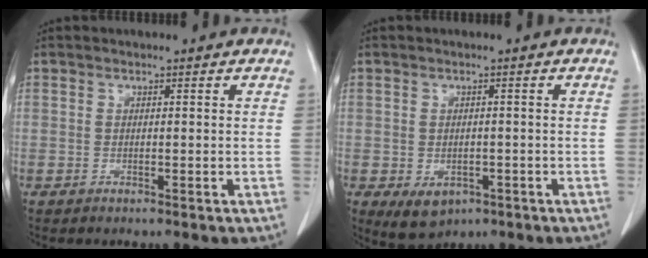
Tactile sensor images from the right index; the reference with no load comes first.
{"total": 4.6, "force": [-2.2, 3.3, 2.5], "torque": [-0.040, -0.005, -0.019]}